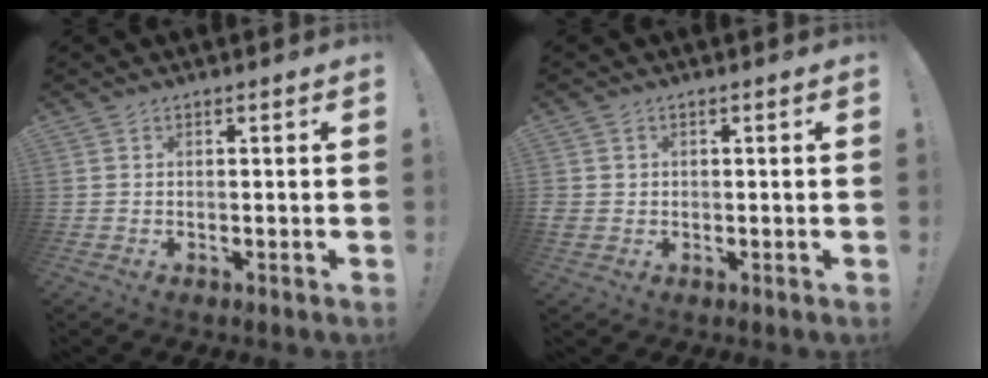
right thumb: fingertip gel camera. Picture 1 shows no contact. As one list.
[{"total": 2.2, "force": [0.4, 2.0, 0.6], "torque": [-0.003, -0.002, 0.009]}]